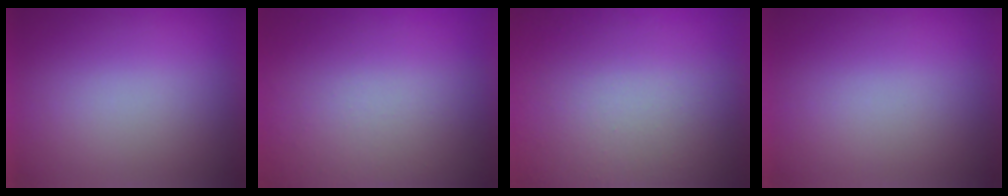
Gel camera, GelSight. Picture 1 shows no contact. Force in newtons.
{"total": 8.3}
{"total": 8.4}
{"total": 0.0}